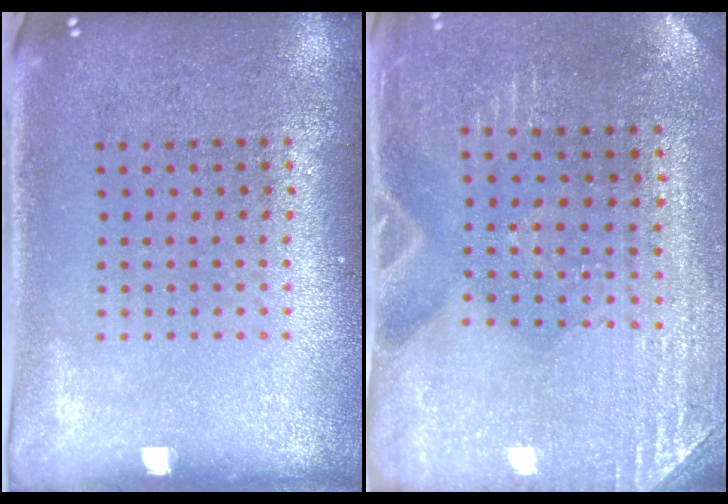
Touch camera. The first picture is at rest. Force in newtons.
{"total": 2.9, "press": 2.8, "slide": 0.8}